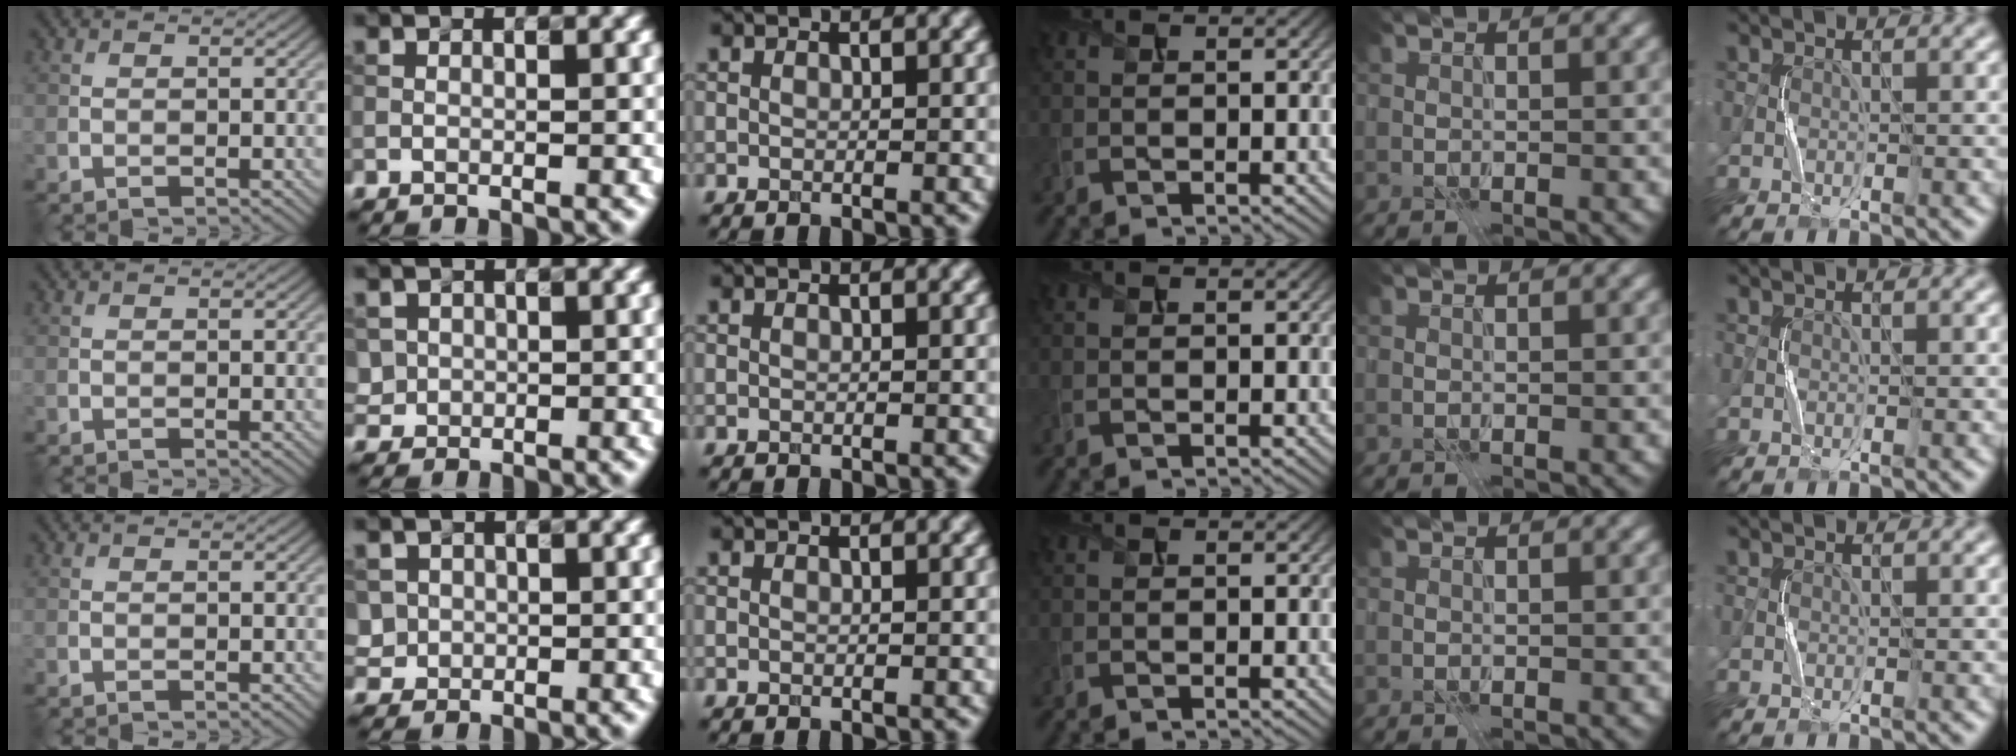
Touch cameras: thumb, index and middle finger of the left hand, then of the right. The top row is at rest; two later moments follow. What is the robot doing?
{"motion": "press", "object": "toy piano key"}